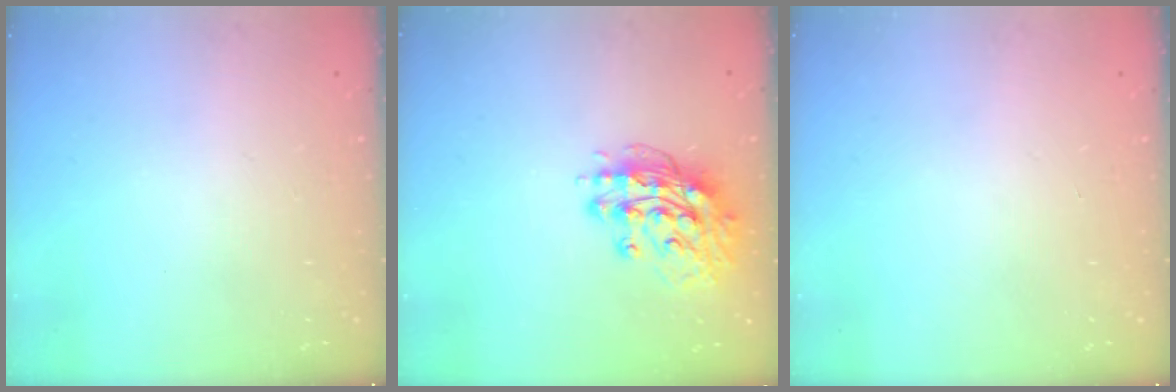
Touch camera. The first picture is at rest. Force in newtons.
{"total": 13.5, "press": 13.4, "slide": 1.3}
{"total": 0.0}